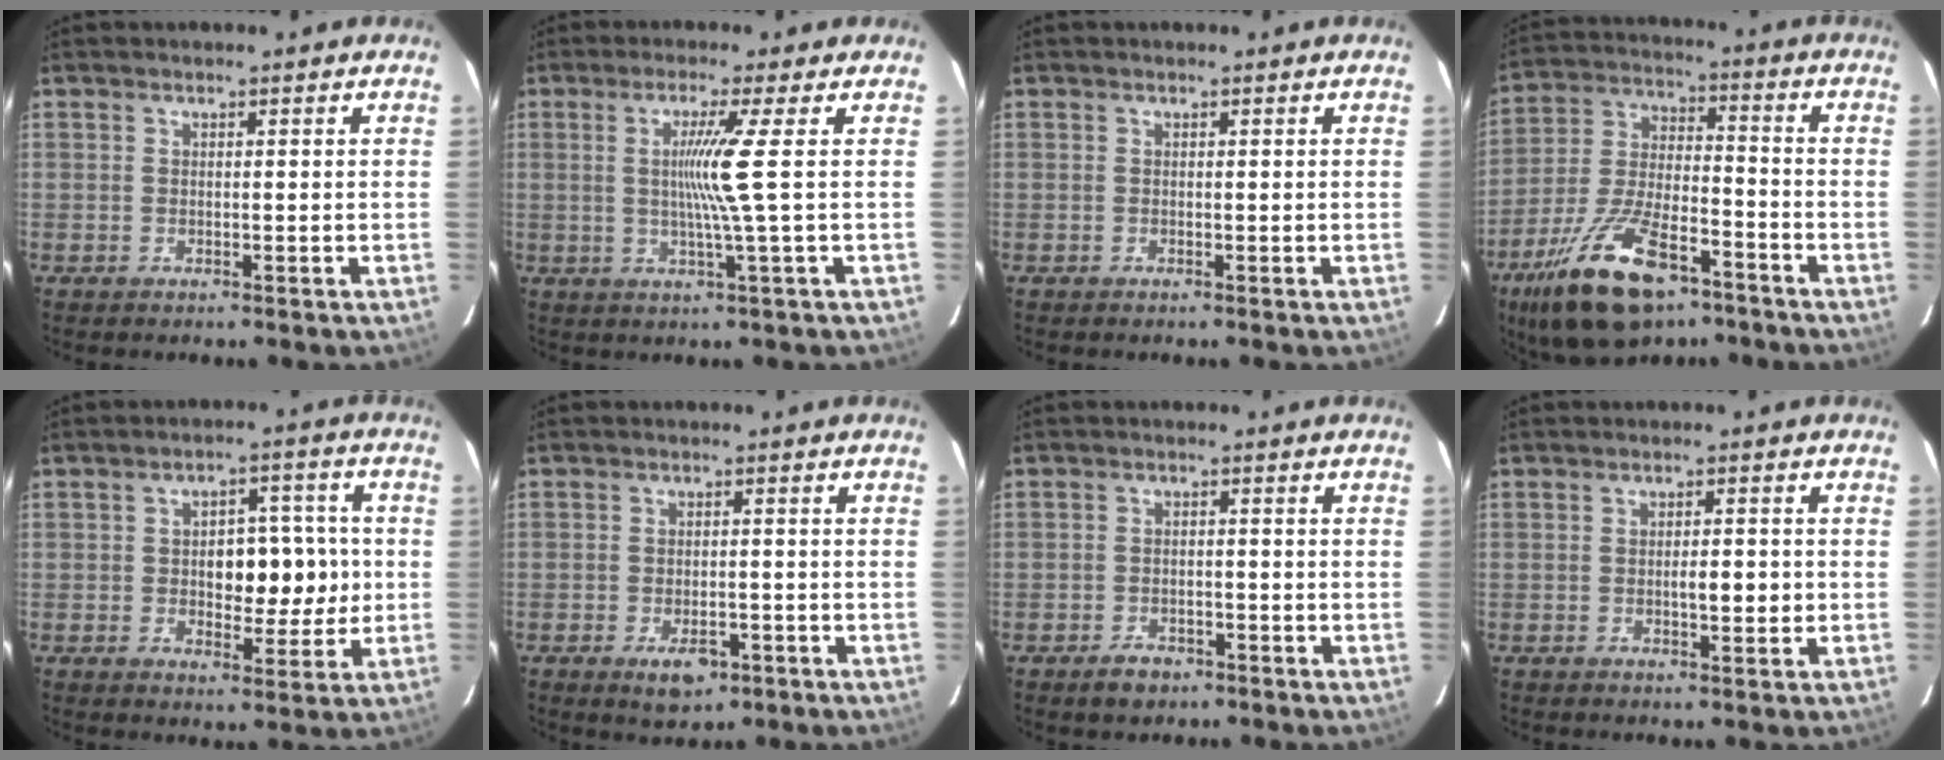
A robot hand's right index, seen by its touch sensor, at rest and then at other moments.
{"total": 6.1, "force": [0.6, -2.2, 5.7], "torque": [-0.112, -0.009, 0.013]}
{"total": 0.0}
{"total": 16.6, "force": [-10.4, 5.6, 11.7], "torque": [-0.248, -0.018, -0.187]}
{"total": 8.7, "force": [0.0, 4.6, 7.4], "torque": [-0.096, 0.021, 0.008]}
{"total": 4.5, "force": [-2.4, 2.3, 3.0], "torque": [-0.045, 0.000, -0.029]}
{"total": 3.3, "force": [-2.2, 2.0, 1.3], "torque": [-0.022, 0.003, -0.030]}
{"total": 2.9, "force": [-0.4, 0.8, 2.8], "torque": [-0.045, 0.001, -0.004]}